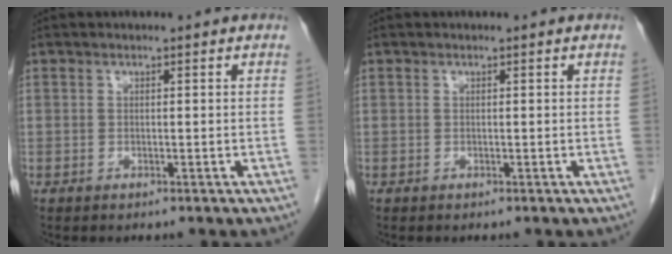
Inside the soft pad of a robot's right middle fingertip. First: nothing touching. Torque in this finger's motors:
{"motor_torque": [0.08, 0.02, -0.02, -0.01]}